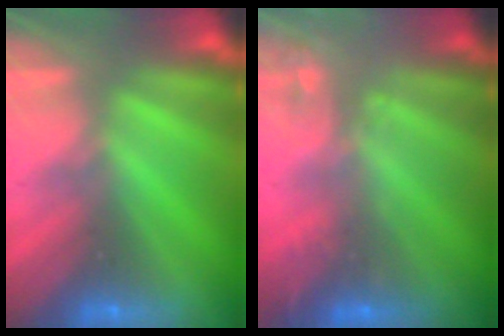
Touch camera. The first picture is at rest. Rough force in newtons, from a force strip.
{"total": 2.1}